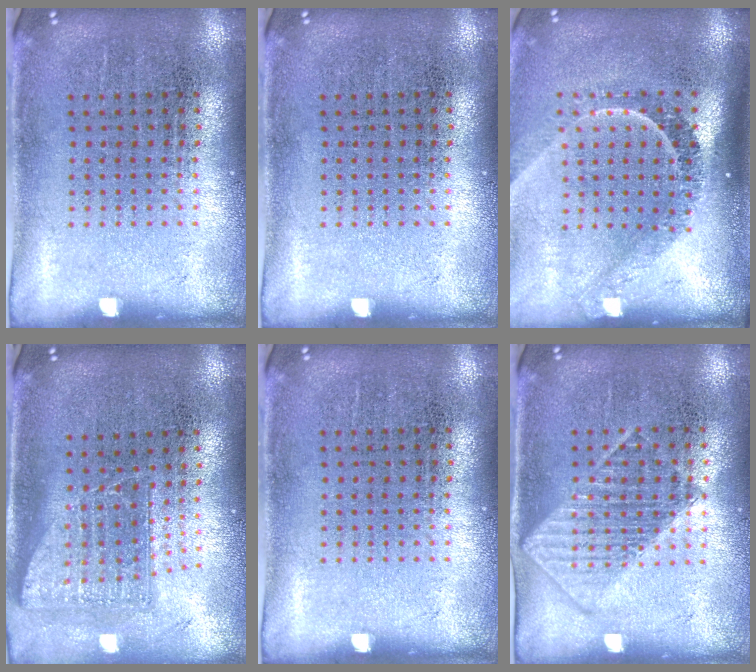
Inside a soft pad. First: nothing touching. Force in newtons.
{"total": 0.0}
{"total": 2.2, "press": 1.6, "slide": 1.5}
{"total": 1.6, "press": 1.3, "slide": 1.0}
{"total": 0.0}
{"total": 1.2, "press": 1.2, "slide": 0.2}